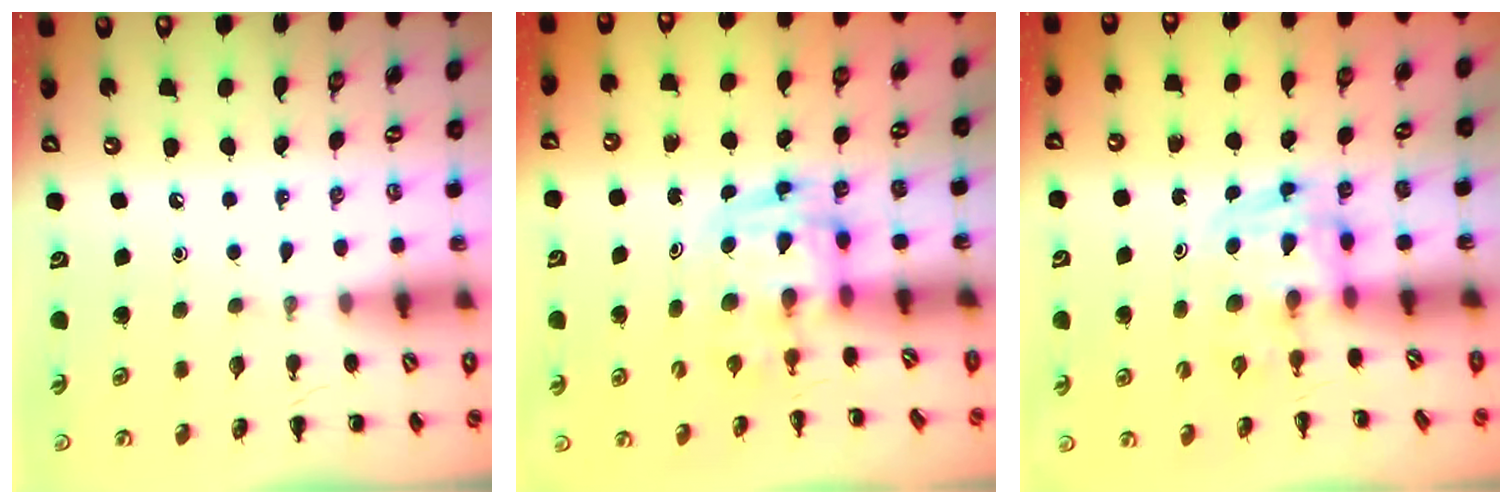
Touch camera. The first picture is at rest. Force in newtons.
{"total": 2.9, "press": 2.9, "slide": 0.5}
{"total": 3.7, "press": 3.7, "slide": 0.6}